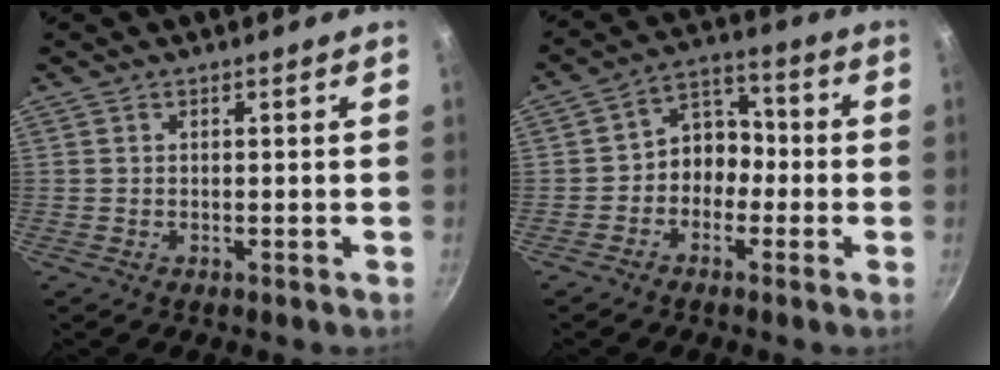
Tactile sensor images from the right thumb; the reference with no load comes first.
{"total": 7.9, "force": [-1.8, 6.4, 4.2], "torque": [-0.014, 0.043, -0.045]}